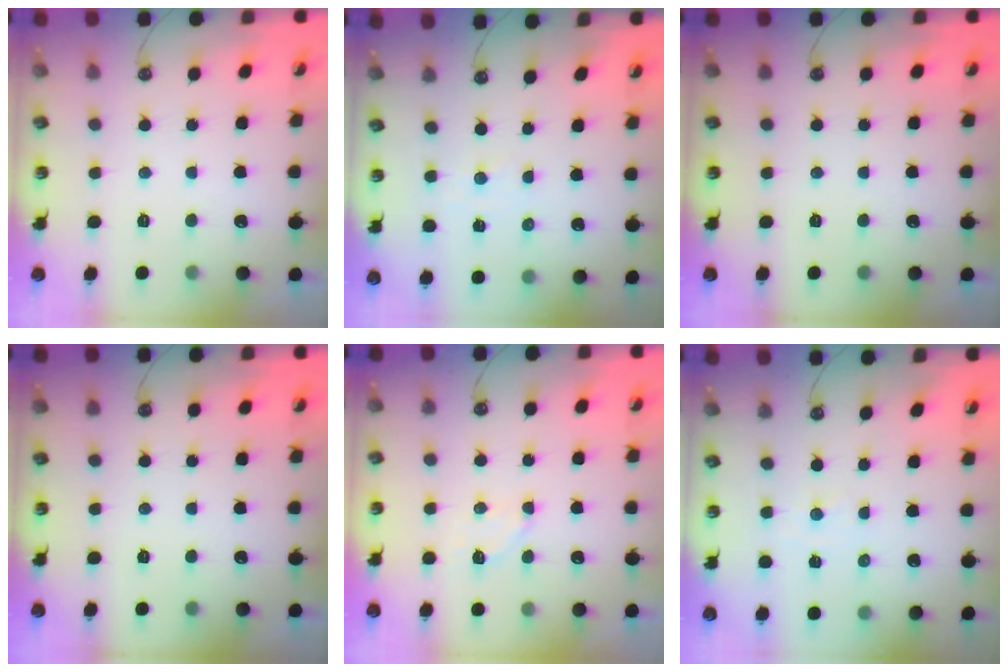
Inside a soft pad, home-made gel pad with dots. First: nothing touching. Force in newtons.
{"total": 1.9, "press": 1.9, "slide": 0.3}
{"total": 0.0}
{"total": 0.0}
{"total": 3.0, "press": 2.9, "slide": 0.7}
{"total": 1.9, "press": 1.9, "slide": 0.3}